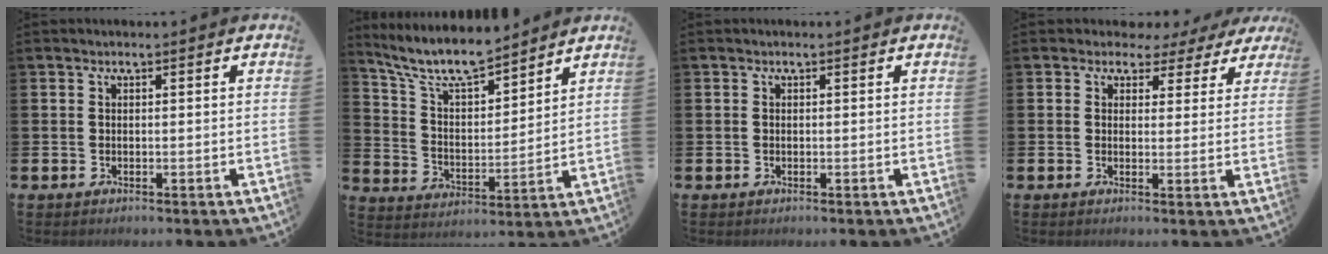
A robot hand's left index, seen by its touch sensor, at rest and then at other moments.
{"total": 8.5, "force": [7.7, 1.8, 3.0], "torque": [-0.090, -0.045, 0.137]}
{"total": 0.0}
{"total": 2.6, "force": [1.6, 2.0, 0.1], "torque": [-0.001, -0.009, 0.019]}